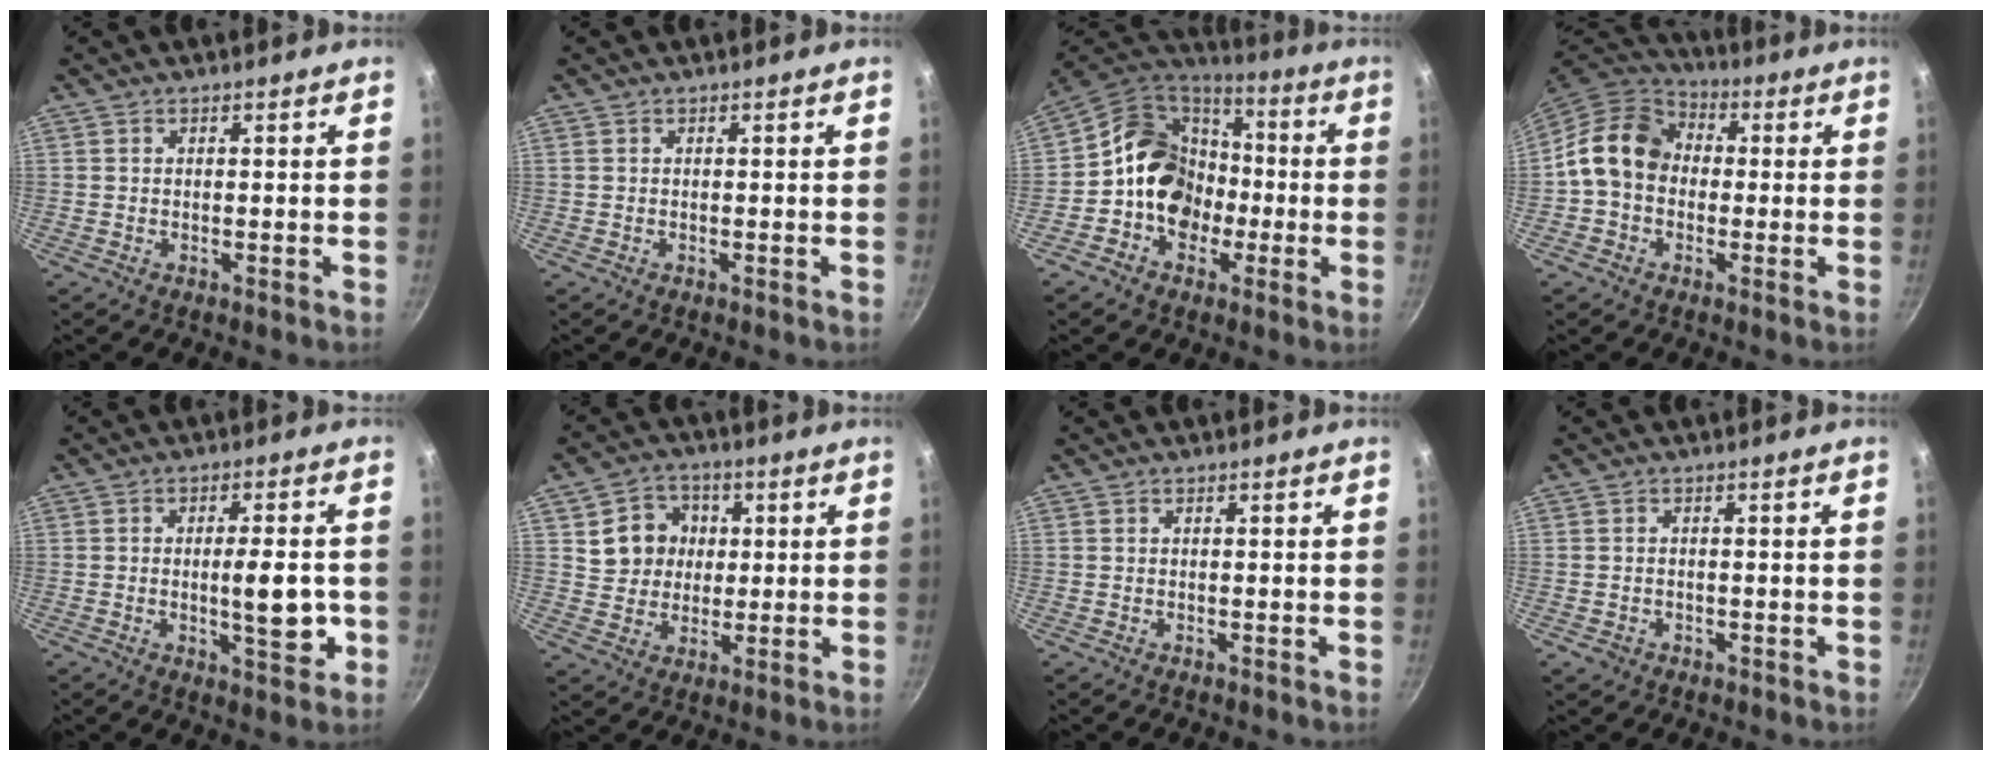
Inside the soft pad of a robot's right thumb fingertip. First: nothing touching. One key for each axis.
{"total": 0.0}
{"total": 16.3, "fx": -2.1, "fy": 13.8, "fz": 8.4, "tx": -0.092, "ty": 0.049, "tz": -0.049}
{"total": 12.2, "fx": 0.1, "fy": 9.9, "fz": 7.2, "tx": -0.093, "ty": 0.029, "tz": -0.019}
{"total": 8.7, "fx": -1.4, "fy": 3.0, "fz": 8.0, "tx": -0.099, "ty": 0.002, "tz": -0.019}
{"total": 8.7, "fx": 2.0, "fy": 7.8, "fz": 3.3, "tx": -0.022, "ty": 0.007, "tz": 0.033}
{"total": 0.0}
{"total": 2.1, "fx": -0.8, "fy": 1.7, "fz": 0.8, "tx": -0.014, "ty": 0.005, "tz": -0.004}